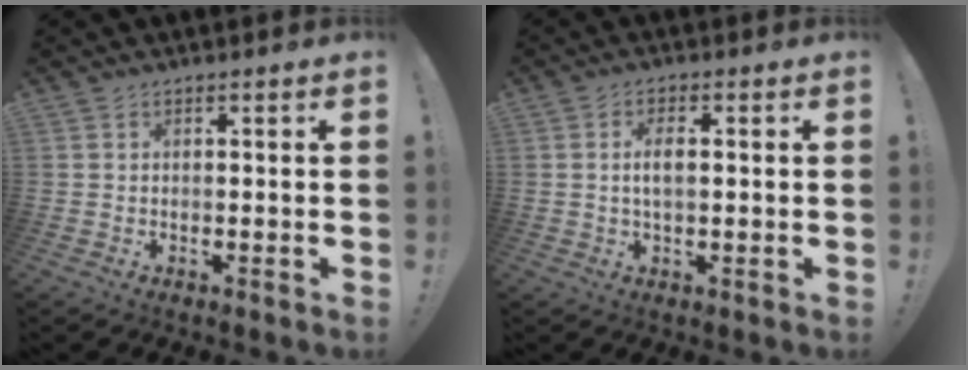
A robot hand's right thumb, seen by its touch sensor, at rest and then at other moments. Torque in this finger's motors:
{"motor_torque": [-0.37, 0.02, -0.01, 0.17, 0.11]}